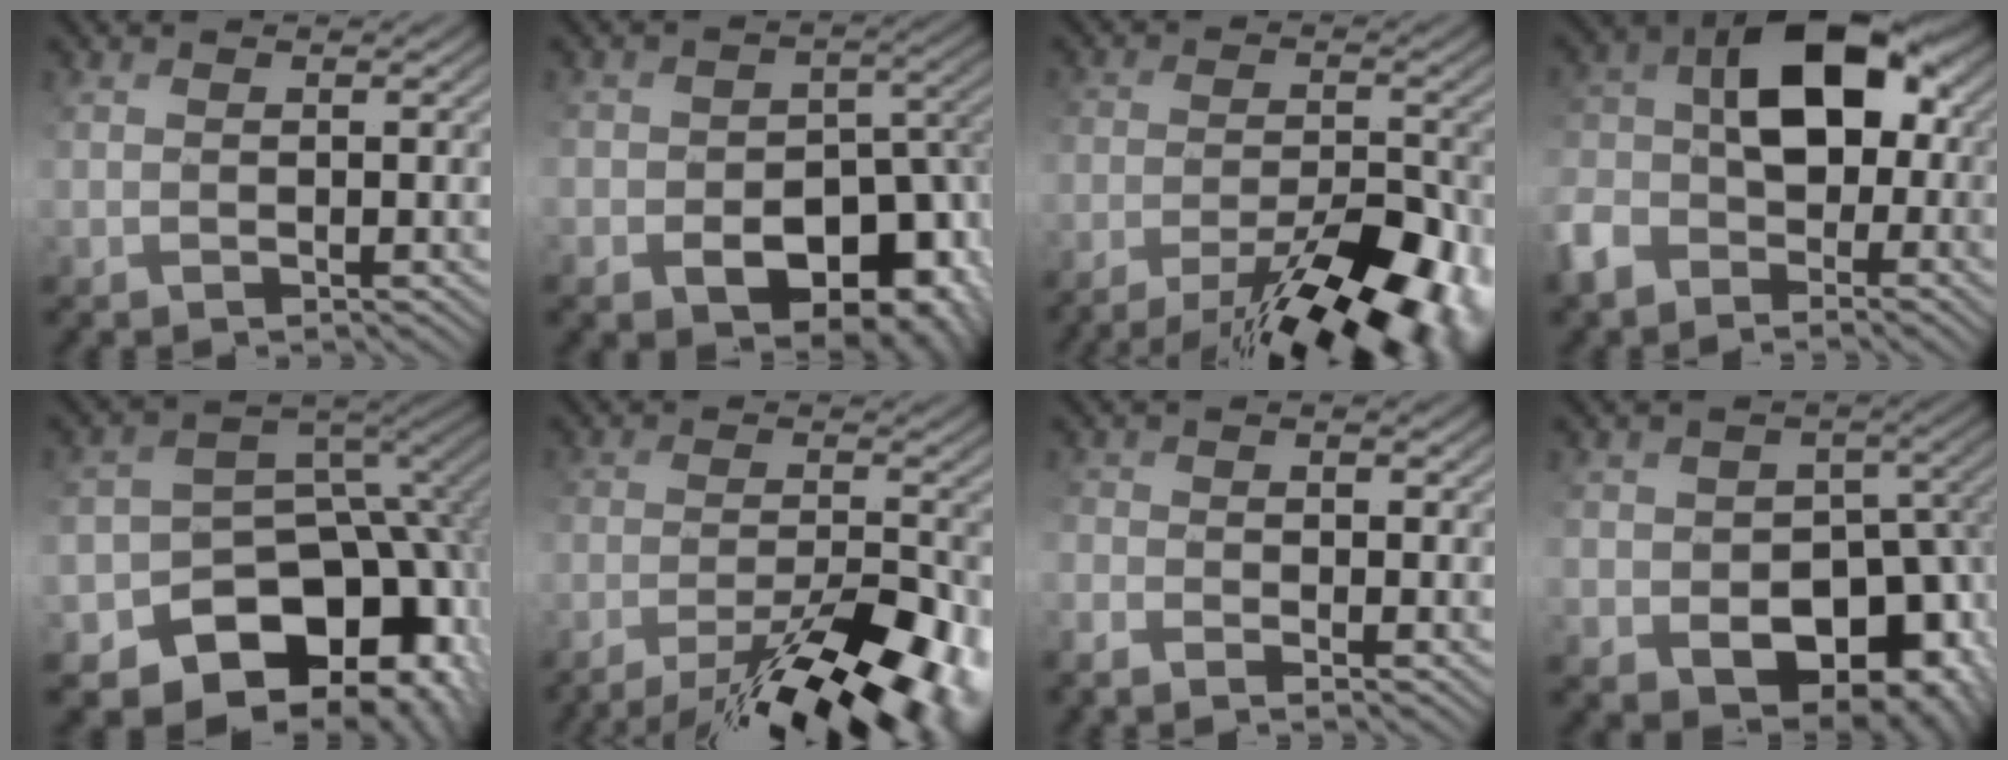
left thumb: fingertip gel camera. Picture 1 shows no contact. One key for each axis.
{"total": 15.4, "fx": -7.1, "fy": 11.1, "fz": 8.0, "tx": -0.100, "ty": -0.038, "tz": -0.105}
{"total": 13.3, "fx": -10.1, "fy": 4.6, "fz": 7.4, "tx": -0.123, "ty": -0.027, "tz": -0.136}
{"total": 12.4, "fx": -3.5, "fy": 8.1, "fz": 8.8, "tx": -0.181, "ty": -0.001, "tz": -0.085}
{"total": 16.6, "fx": -8.2, "fy": 12.0, "fz": 8.0, "tx": -0.148, "ty": -0.037, "tz": -0.100}
{"total": 14.0, "fx": -11.0, "fy": 4.1, "fz": 7.6, "tx": -0.128, "ty": -0.026, "tz": -0.149}
{"total": 3.9, "fx": -2.6, "fy": 1.2, "fz": 2.6, "tx": -0.057, "ty": -0.013, "tz": -0.047}
{"total": 16.1, "fx": -6.7, "fy": 12.1, "fz": 8.2, "tx": -0.115, "ty": -0.048, "tz": -0.095}